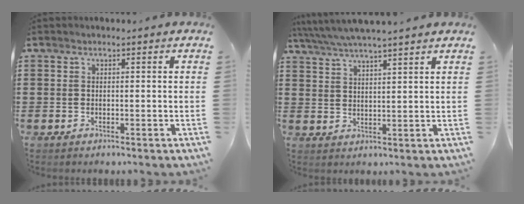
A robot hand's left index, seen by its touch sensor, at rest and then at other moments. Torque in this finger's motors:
{"motor_torque": [1.06, 1.08, 0.91, 0.11]}